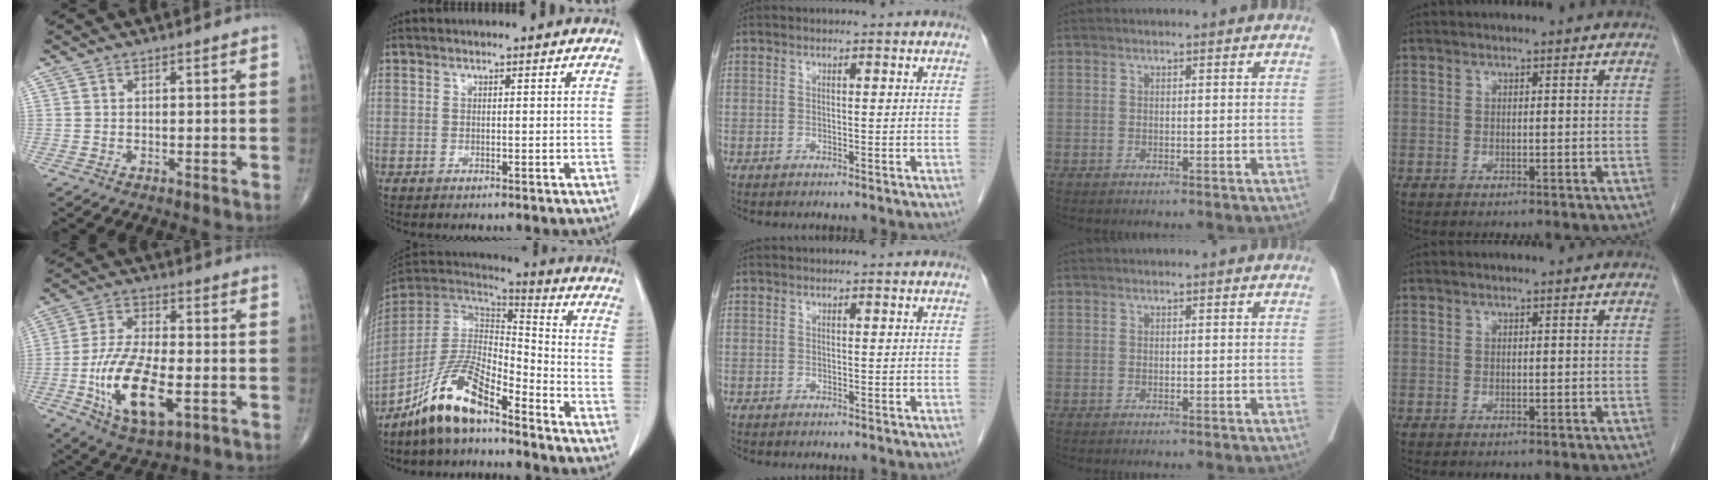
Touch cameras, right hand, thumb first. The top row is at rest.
{"thumb": {"total": 16.5, "force": [-4.4, 7.2, 14.1], "torque": [-0.269, 0.003, -0.072]}, "index": {"total": 12.4, "force": [-8.9, 3.1, 8.1], "torque": [-0.173, 0.015, -0.169]}}